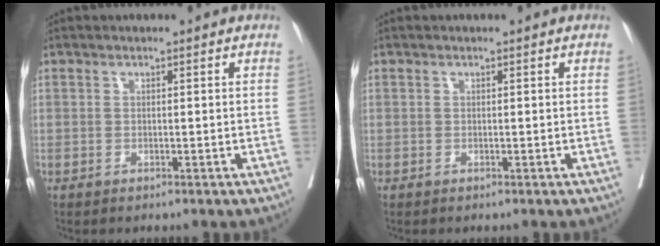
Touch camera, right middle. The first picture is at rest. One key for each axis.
{"total": 0.0}